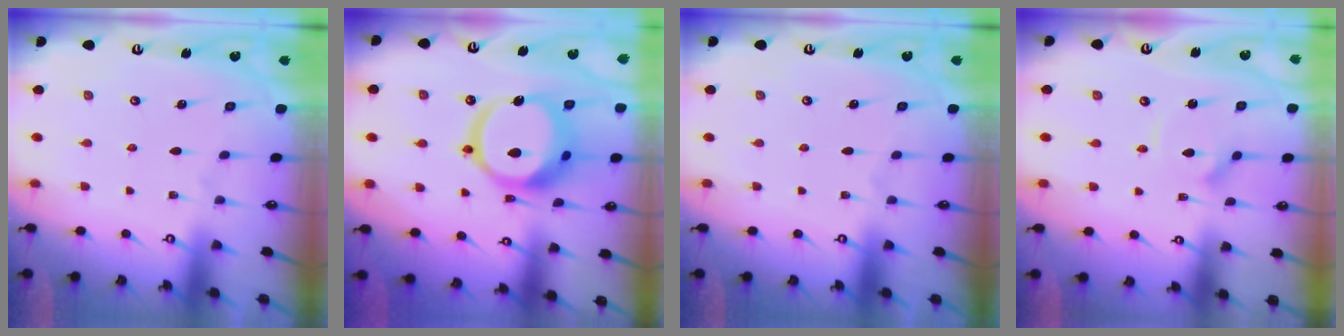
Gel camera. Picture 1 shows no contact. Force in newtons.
{"total": 17.7, "press": 17.5, "slide": 2.2}
{"total": 0.0}
{"total": 5.4, "press": 5.4, "slide": 0.4}